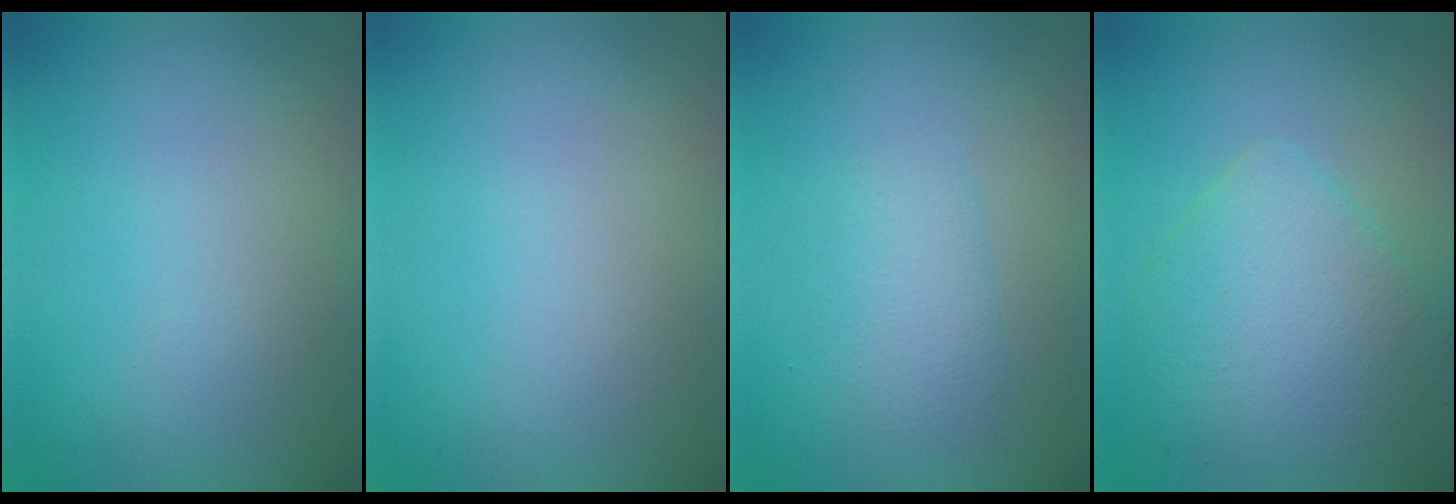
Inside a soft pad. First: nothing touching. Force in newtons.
{"total": 0.0}
{"total": 2.2, "press": 2.2, "slide": 0.1}
{"total": 5.9, "press": 5.9, "slide": 0.1}